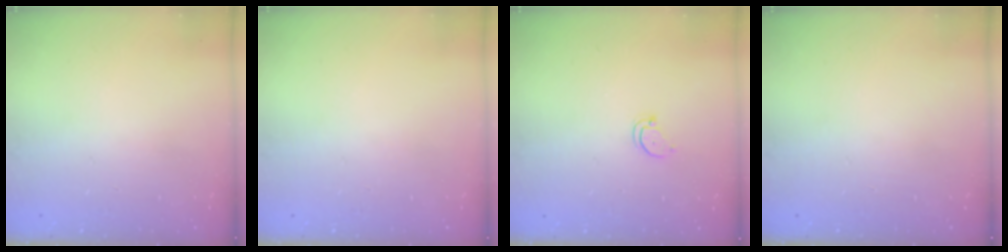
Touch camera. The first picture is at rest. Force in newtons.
{"total": 0.0}
{"total": 2.4, "press": 2.4, "slide": 0.2}
{"total": 0.0}